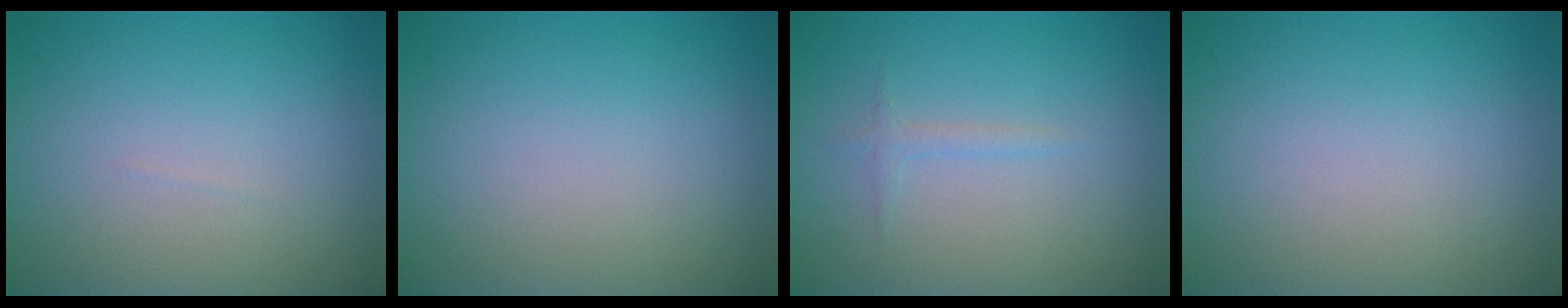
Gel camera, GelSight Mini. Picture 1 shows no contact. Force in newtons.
{"total": 0.0}
{"total": 0.8, "press": 0.8, "slide": 0.0}
{"total": 0.0}